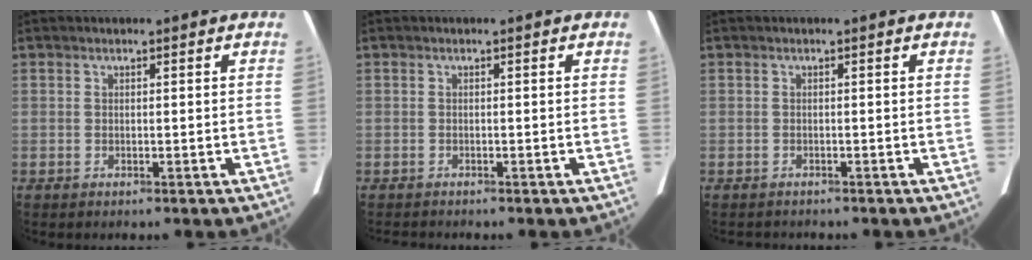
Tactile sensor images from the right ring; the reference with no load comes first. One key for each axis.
{"total": 1.0, "fx": -1.0, "fy": -0.1, "fz": 0.1, "tx": -0.006, "ty": -0.006, "tz": -0.016}
{"total": 2.1, "fx": -2.0, "fy": 0.7, "fz": 0.5, "tx": -0.012, "ty": -0.005, "tz": -0.022}